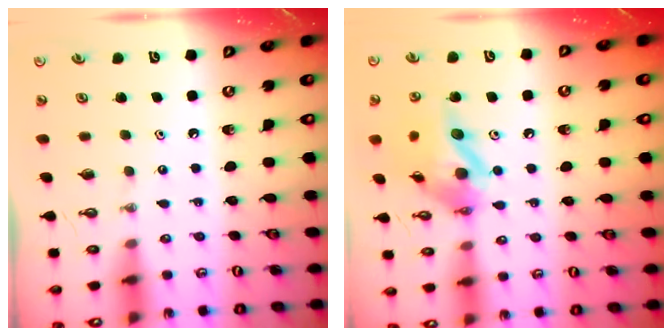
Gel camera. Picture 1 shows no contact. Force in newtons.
{"total": 14.8, "press": 14.7, "slide": 2.0}